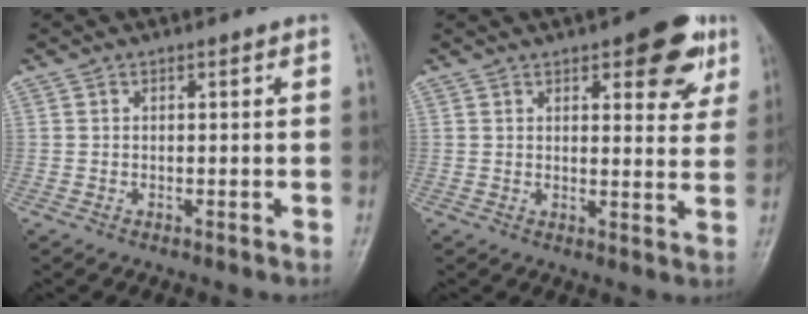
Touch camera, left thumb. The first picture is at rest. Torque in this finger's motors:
{"motor_torque": [1.42, 1.06, 1.03, -0.62, 0.02]}